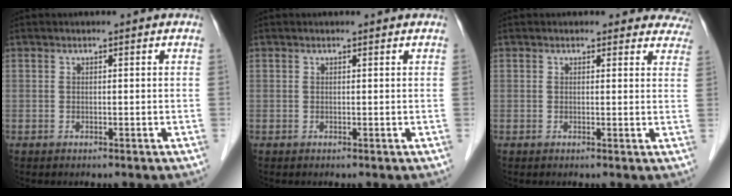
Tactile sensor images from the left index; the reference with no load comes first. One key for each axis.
{"total": 0.6, "fx": 0.6, "fy": 0.1, "fz": 0.1, "tx": -0.007, "ty": 0.003, "tz": 0.006}
{"total": 6.6, "fx": 6.1, "fy": 2.7, "fz": 0.1, "tx": 0.044, "ty": -0.010, "tz": 0.031}